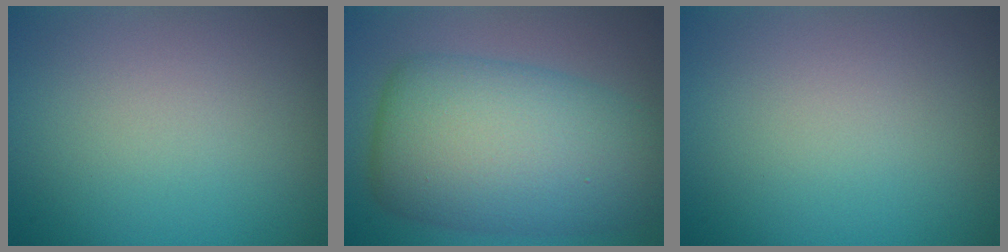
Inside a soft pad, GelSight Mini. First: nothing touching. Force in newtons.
{"total": 10.8, "press": 10.8, "slide": 0.1}
{"total": 0.0}